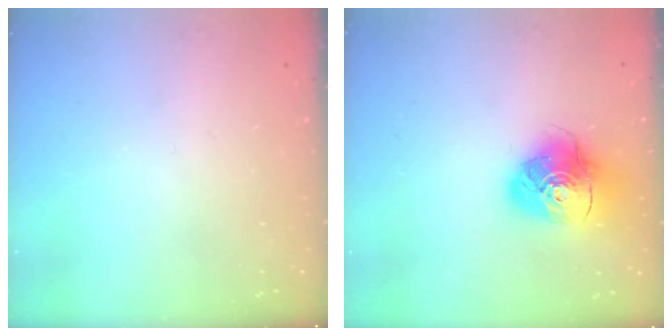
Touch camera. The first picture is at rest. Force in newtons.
{"total": 14.5, "press": 14.4, "slide": 1.9}